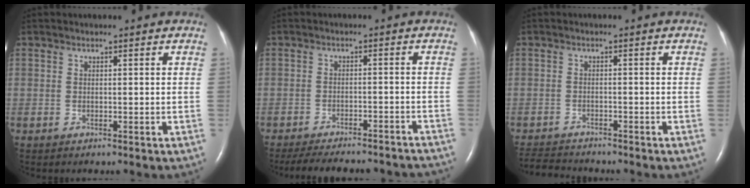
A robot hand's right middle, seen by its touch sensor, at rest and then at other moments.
{"total": 18.9, "force": [-17.2, 3.9, 7.0], "torque": [-0.128, -0.015, -0.215]}
{"total": 5.3, "force": [-5.2, 0.5, 0.8], "torque": [-0.015, -0.016, -0.086]}